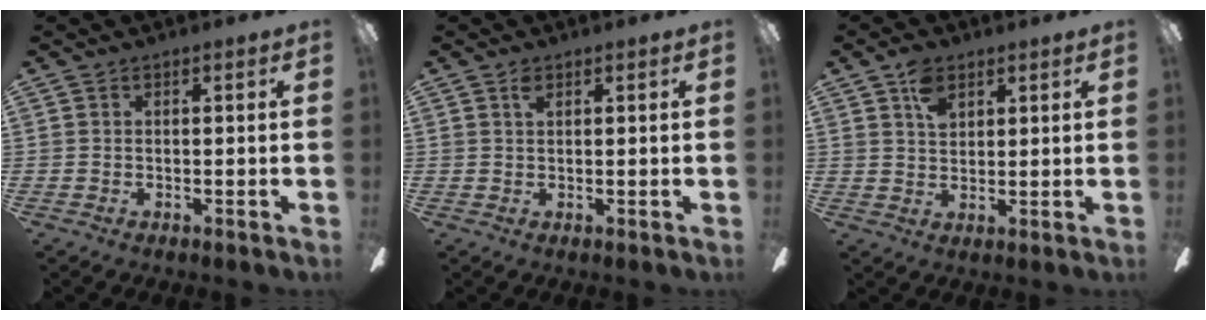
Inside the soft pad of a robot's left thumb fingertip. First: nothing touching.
{"total": 1.5, "force": [0.9, 0.7, 1.0], "torque": [-0.023, 0.003, 0.016]}
{"total": 5.5, "force": [2.9, 3.5, 3.0], "torque": [-0.052, 0.000, 0.052]}